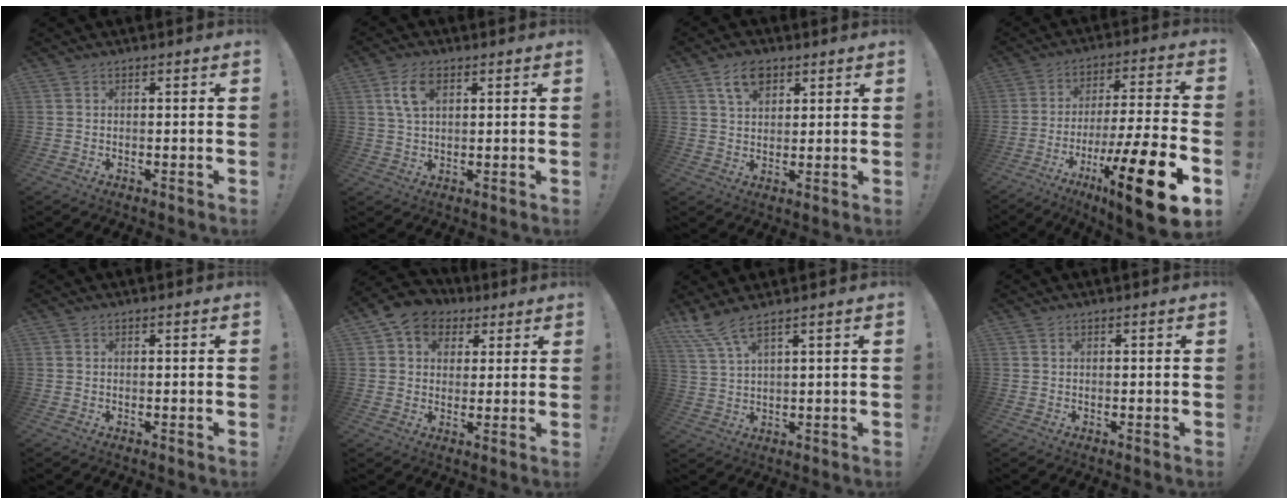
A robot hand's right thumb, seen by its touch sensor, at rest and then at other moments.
{"total": 7.3, "force": [2.9, 3.9, 5.5], "torque": [-0.104, 0.000, 0.052]}
{"total": 7.7, "force": [4.3, 4.8, 4.2], "torque": [-0.071, -0.006, 0.080]}
{"total": 21.3, "force": [-10.4, 3.1, 18.3], "torque": [-0.289, 0.056, -0.163]}
{"total": 0.0}
{"total": 8.3, "force": [3.2, 7.1, 2.8], "torque": [-0.044, -0.006, 0.065]}
{"total": 5.7, "force": [4.2, 0.4, 3.7], "torque": [-0.086, -0.019, 0.080]}
{"total": 0.0}